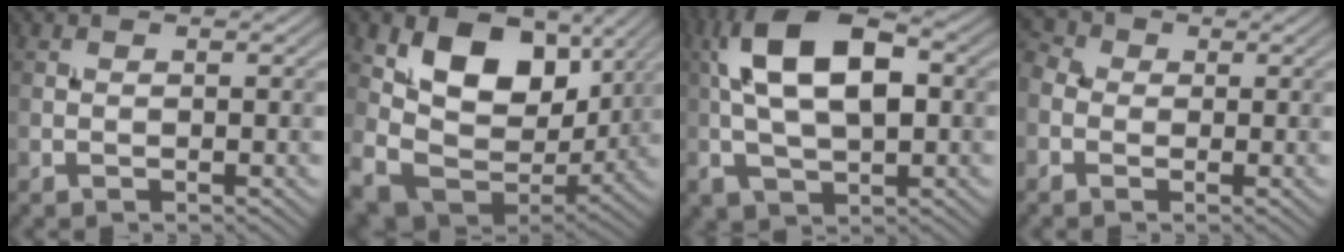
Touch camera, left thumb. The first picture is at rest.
{"total": 12.9, "force": [4.2, 8.5, 8.7], "torque": [-0.159, -0.019, 0.082]}
{"total": 12.8, "force": [1.4, 6.3, 11.0], "torque": [-0.213, 0.014, 0.020]}
{"total": 3.6, "force": [-0.5, 3.1, 1.7], "torque": [-0.049, 0.007, -0.016]}